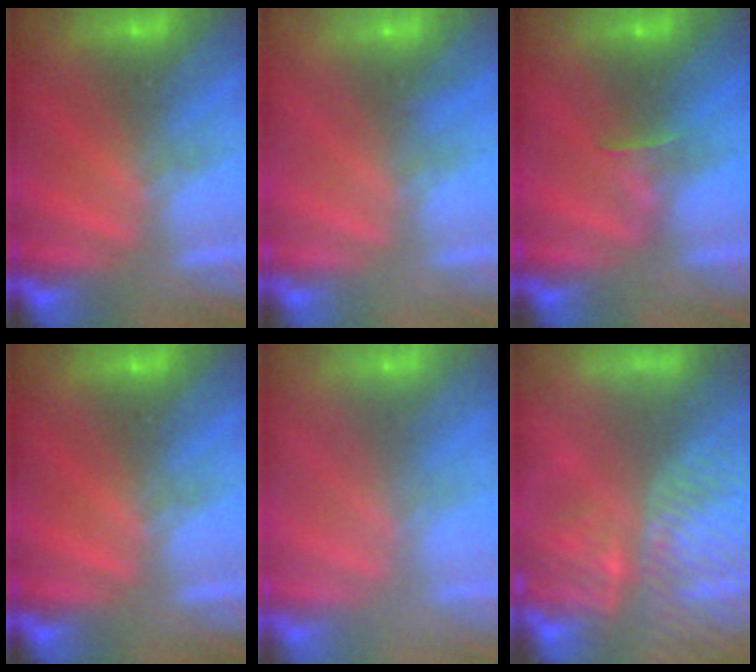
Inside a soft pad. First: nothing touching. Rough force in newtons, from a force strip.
{"total": 2.3}
{"total": 2.4}
{"total": 0.0}
{"total": 2.9}
{"total": 6.6}